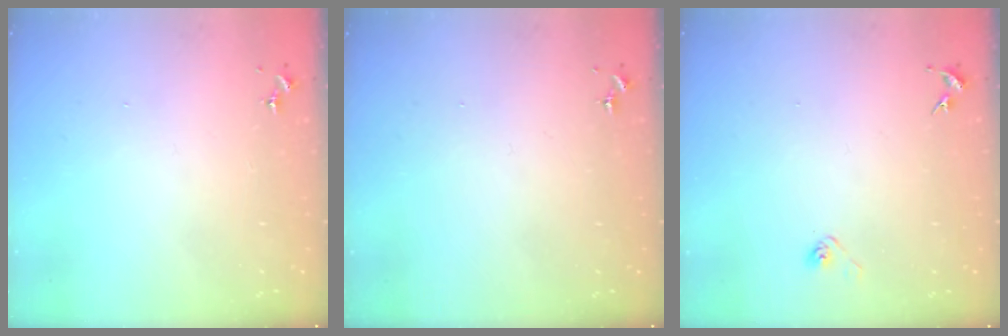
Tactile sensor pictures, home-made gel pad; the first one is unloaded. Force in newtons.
{"total": 0.0}
{"total": 3.8, "press": 3.7, "slide": 1.0}